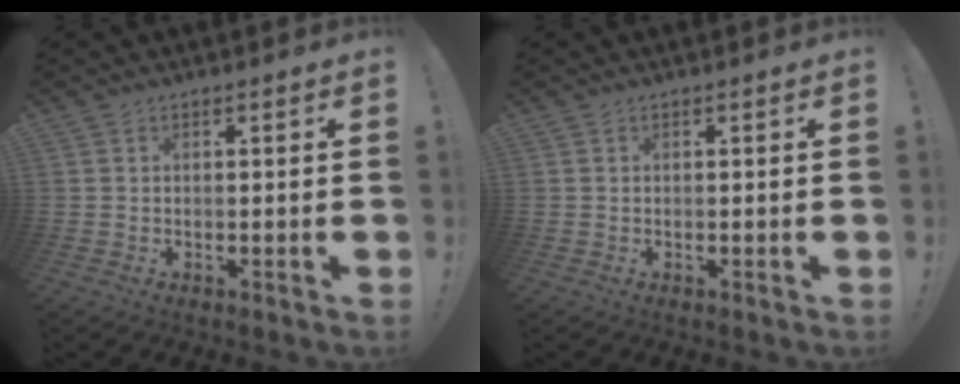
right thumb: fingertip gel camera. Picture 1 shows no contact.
{"total": 0.0}